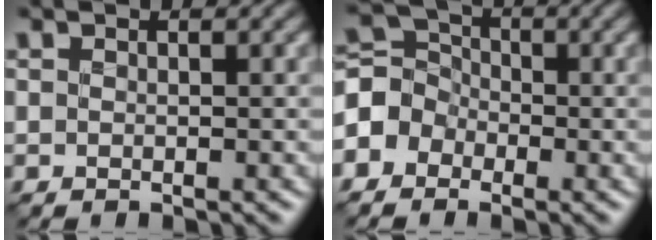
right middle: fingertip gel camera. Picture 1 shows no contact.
{"total": 3.2, "force": [-1.8, 2.6, 0.4], "torque": [0.010, 0.008, -0.054]}